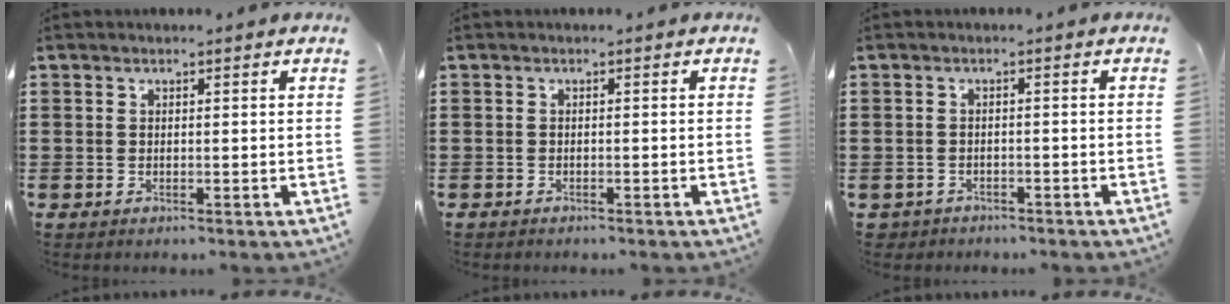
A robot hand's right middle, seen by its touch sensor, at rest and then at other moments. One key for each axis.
{"total": 0.8, "fx": -0.8, "fy": 0.2, "fz": 0.0, "tx": -0.001, "ty": 0.002, "tz": -0.017}
{"total": 1.9, "fx": -1.8, "fy": 0.7, "fz": -0.2, "tx": -0.003, "ty": 0.000, "tz": -0.042}